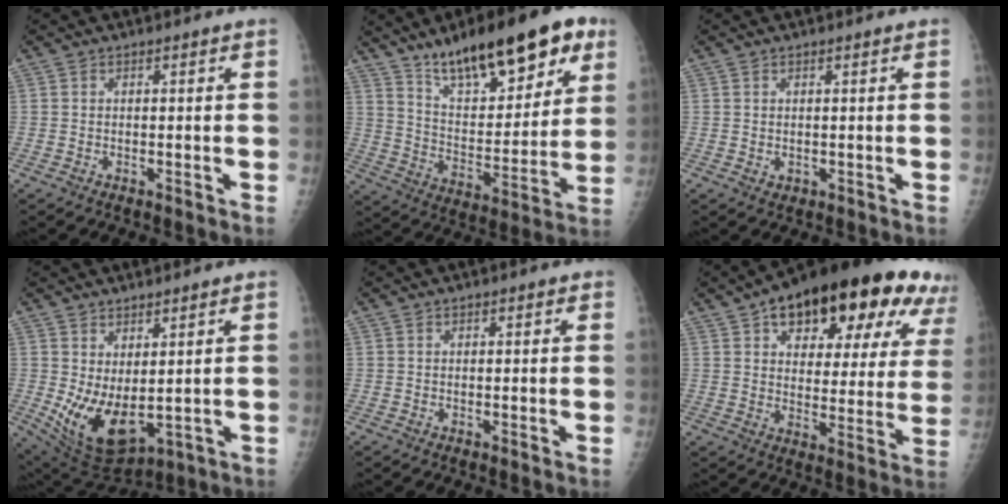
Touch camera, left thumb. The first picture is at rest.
{"total": 23.5, "force": [14.7, 8.6, 16.2], "torque": [-0.202, -0.048, 0.237]}
{"total": 1.2, "force": [0.3, 0.9, 0.8], "torque": [-0.012, -0.003, 0.009]}
{"total": 11.2, "force": [1.1, 5.6, 9.6], "torque": [-0.162, -0.025, 0.047]}
{"total": 0.9, "force": [0.5, 0.4, 0.6], "torque": [-0.005, 0.001, 0.004]}
{"total": 27.3, "force": [14.7, 12.5, 19.2], "torque": [-0.234, 0.002, 0.204]}